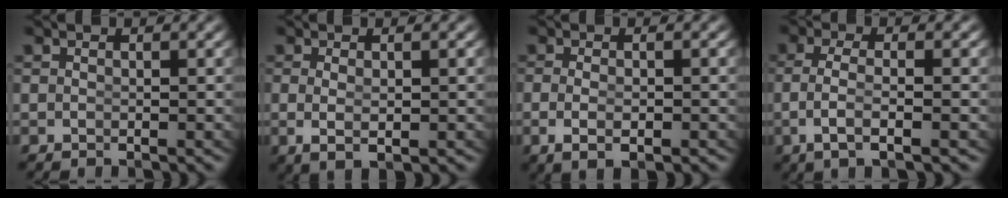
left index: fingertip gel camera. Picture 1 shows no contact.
{"total": 2.3, "force": [-0.3, 0.3, 2.3], "torque": [-0.047, -0.015, 0.011]}
{"total": 2.6, "force": [-1.2, 0.5, 2.2], "torque": [-0.051, -0.016, -0.007]}
{"total": 3.7, "force": [-0.9, 0.9, 3.5], "torque": [-0.079, -0.016, -0.006]}